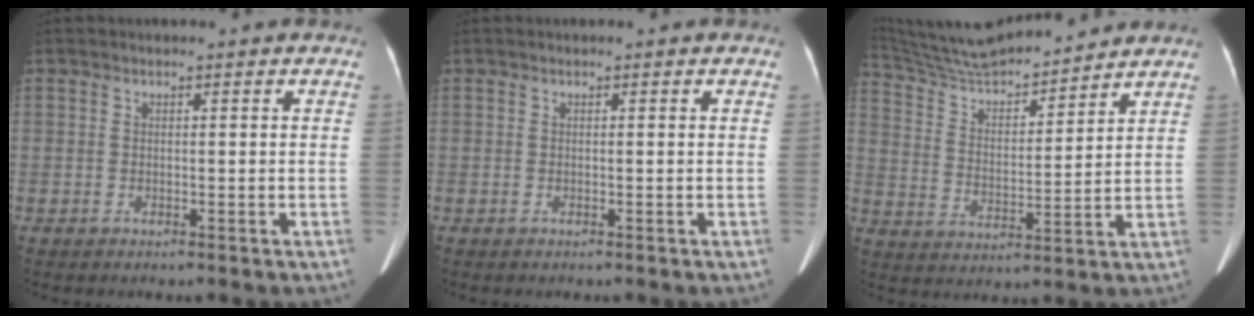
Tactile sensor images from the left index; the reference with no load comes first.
{"total": 0.0}
{"total": 16.7, "force": [15.7, 1.3, 5.5], "torque": [-0.104, 0.009, 0.274]}